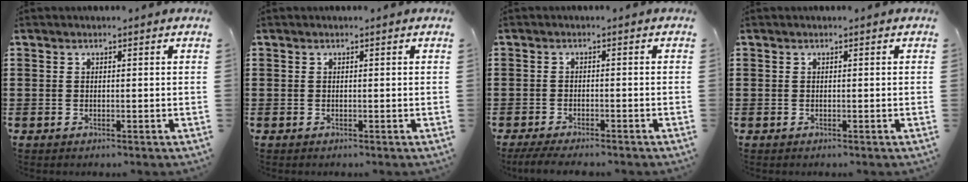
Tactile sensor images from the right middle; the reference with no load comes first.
{"total": 0.0}
{"total": 2.4, "force": [-2.3, 0.2, 0.7], "torque": [-0.020, -0.002, -0.049]}
{"total": 0.0}